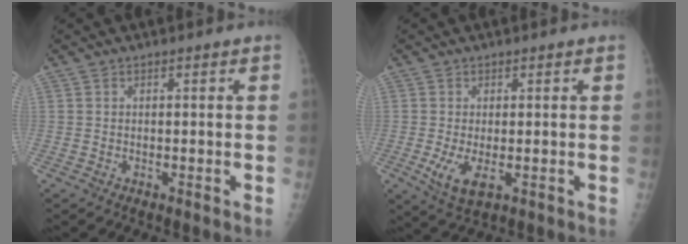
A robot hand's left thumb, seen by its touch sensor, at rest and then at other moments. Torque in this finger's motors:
{"motor_torque": [-0.20, 0.34, 0.30, -0.18, 0.04]}